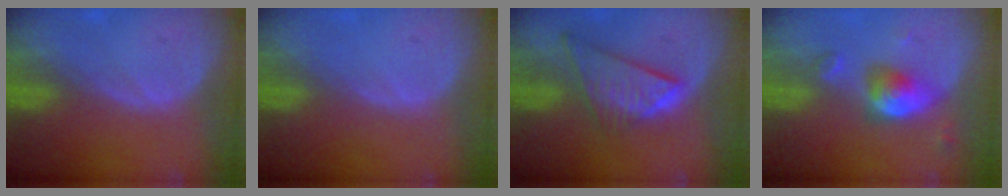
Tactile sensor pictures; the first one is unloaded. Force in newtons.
{"total": 0.0}
{"total": 8.6, "press": 7.3, "slide": 4.5}
{"total": 5.1, "press": 5.1, "slide": 0.2}